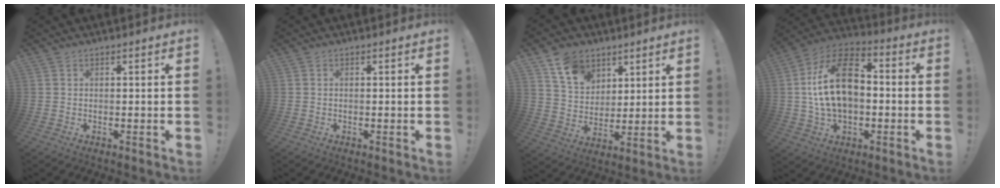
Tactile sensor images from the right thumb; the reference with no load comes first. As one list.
[{"total": 0.0}, {"total": 11.4, "force": [7.2, 8.0, 3.9], "torque": [-0.067, -0.040, 0.141]}, {"total": 19.5, "force": [1.0, 12.6, 14.9], "torque": [-0.251, 0.019, 0.018]}]